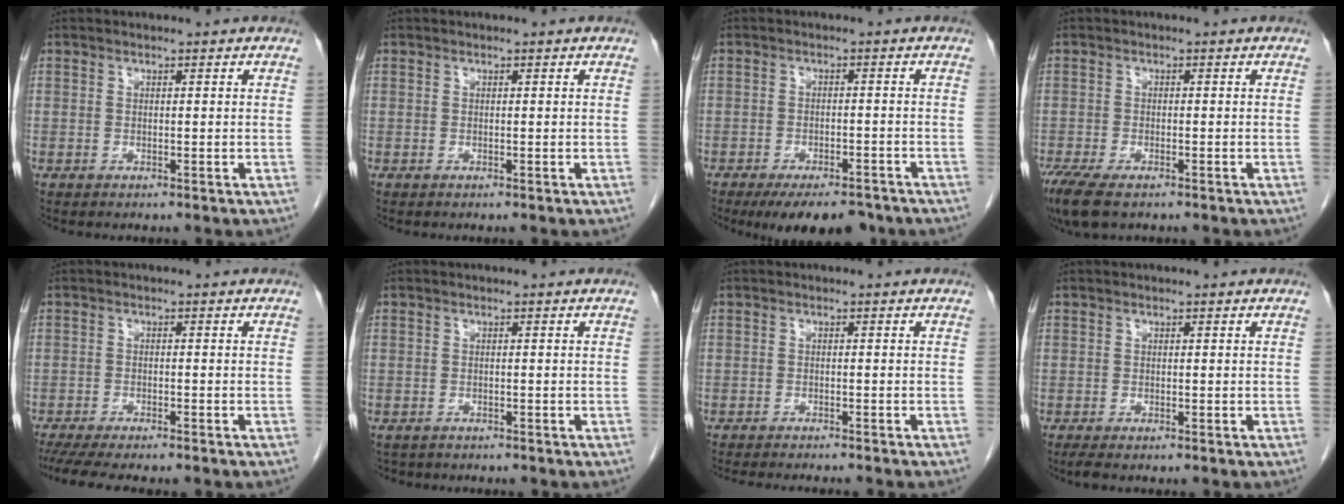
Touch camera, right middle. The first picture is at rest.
{"total": 0.0}
{"total": 9.4, "force": [-7.5, 3.5, 4.5], "torque": [-0.057, -0.006, -0.107]}
{"total": 6.8, "force": [-4.8, 1.8, 4.5], "torque": [-0.083, -0.019, -0.082]}
{"total": 9.5, "force": [-7.9, 1.5, 5.0], "torque": [-0.066, -0.008, -0.114]}
{"total": 2.4, "force": [-2.1, 1.2, 0.4], "torque": [-0.010, -0.001, -0.028]}
{"total": 9.1, "force": [-8.1, 0.8, 3.9], "torque": [-0.039, -0.015, -0.106]}
{"total": 1.0, "force": [-0.8, 0.0, 0.6], "torque": [-0.016, -0.005, -0.016]}